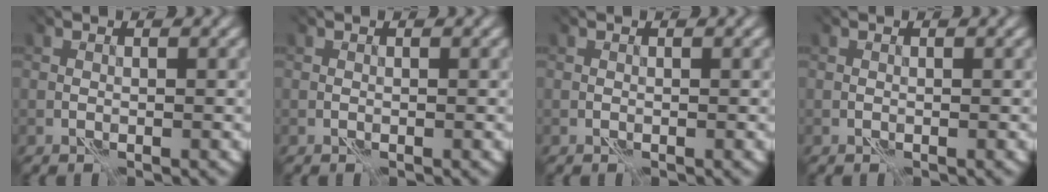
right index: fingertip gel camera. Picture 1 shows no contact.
{"total": 0.0}
{"total": 0.0}
{"total": 0.0}